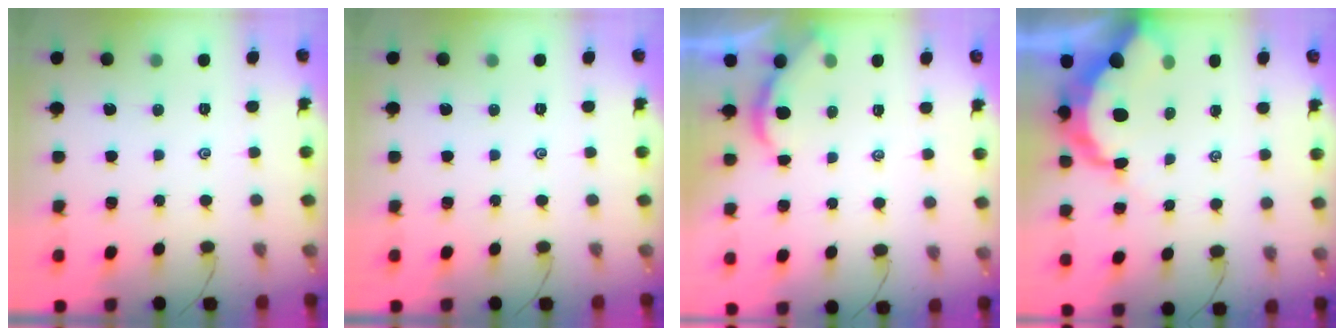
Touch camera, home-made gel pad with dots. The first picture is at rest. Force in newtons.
{"total": 0.0}
{"total": 1.6, "press": 1.6, "slide": 0.1}
{"total": 8.9, "press": 8.9, "slide": 0.9}